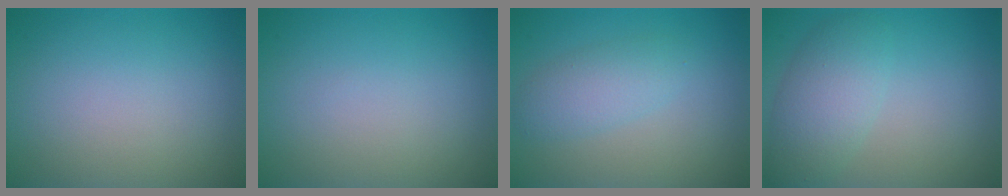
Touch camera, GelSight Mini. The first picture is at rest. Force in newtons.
{"total": 0.0}
{"total": 2.7, "press": 2.7, "slide": 0.1}
{"total": 3.9, "press": 3.9, "slide": 0.2}